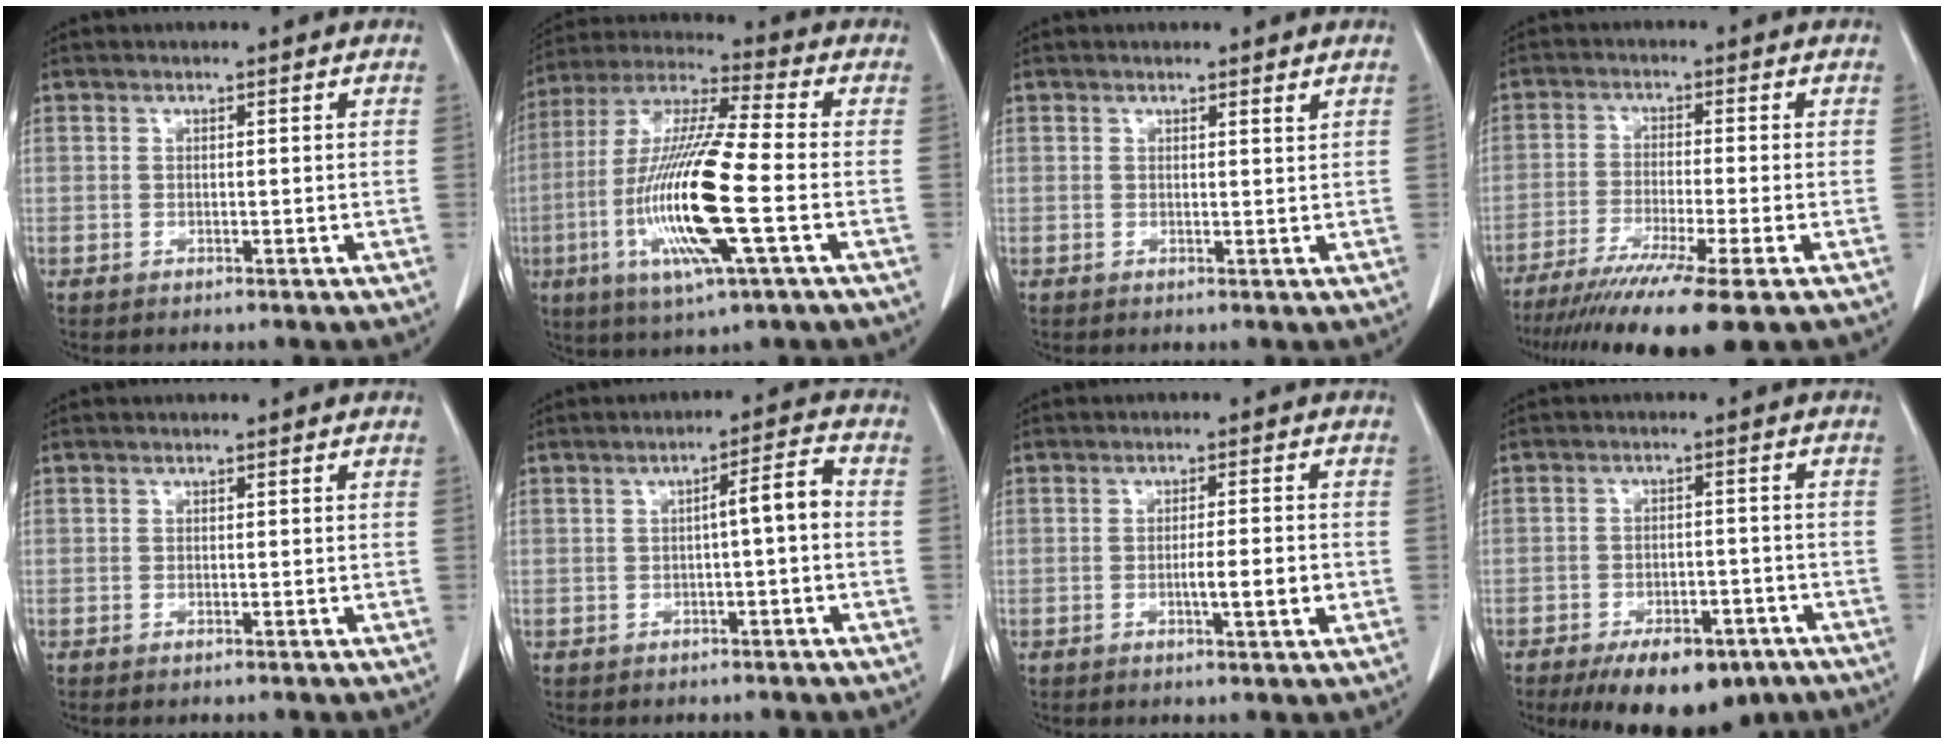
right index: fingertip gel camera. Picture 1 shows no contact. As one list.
[{"total": 18.2, "force": [-4.2, 1.3, 17.7], "torque": [-0.368, -0.016, -0.082]}, {"total": 0.8, "force": [0.7, -0.1, 0.4], "torque": [-0.015, -0.007, 0.008]}, {"total": 12.9, "force": [-9.3, -0.7, 8.9], "torque": [-0.152, -0.041, -0.150]}, {"total": 0.0}, {"total": 4.1, "force": [-0.5, 0.3, 4.1], "torque": [-0.058, 0.014, -0.007]}, {"total": 4.5, "force": [-1.2, 0.2, 4.3], "torque": [-0.069, -0.003, -0.016]}, {"total": 12.1, "force": [-8.5, 5.3, 6.8], "torque": [-0.093, -0.003, -0.122]}]